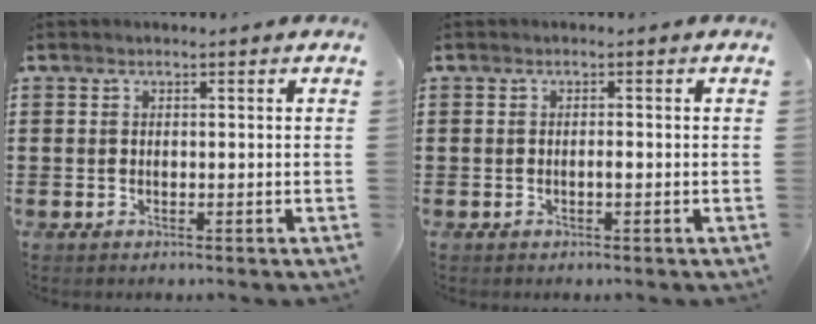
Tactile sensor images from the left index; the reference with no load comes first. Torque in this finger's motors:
{"motor_torque": [0.02, 0.04, 0.02, 0.01]}